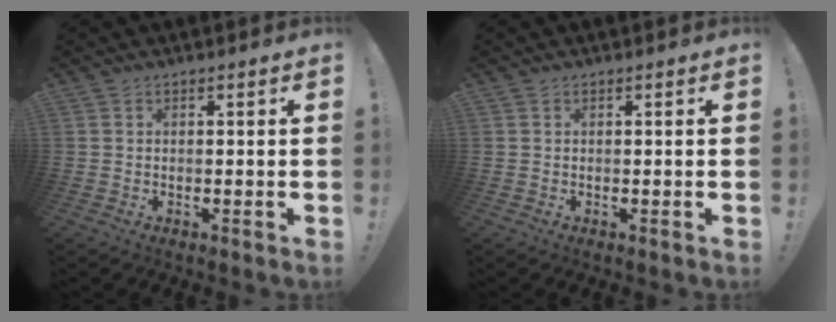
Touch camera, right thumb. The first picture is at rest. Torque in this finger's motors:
{"motor_torque": [-0.06, 0.06, 0.02, -0.02, 0.00]}